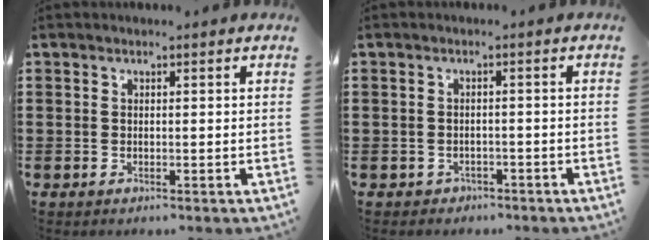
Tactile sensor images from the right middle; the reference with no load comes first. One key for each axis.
{"total": 1.2, "fx": -1.0, "fy": 0.5, "fz": -0.1, "tx": -0.004, "ty": 0.001, "tz": -0.025}